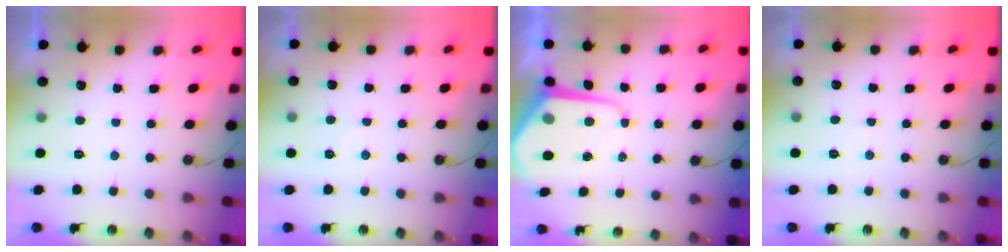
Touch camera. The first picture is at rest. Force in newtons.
{"total": 4.7, "press": 4.7, "slide": 0.6}
{"total": 10.2, "press": 10.2, "slide": 1.0}
{"total": 4.1, "press": 4.0, "slide": 0.6}